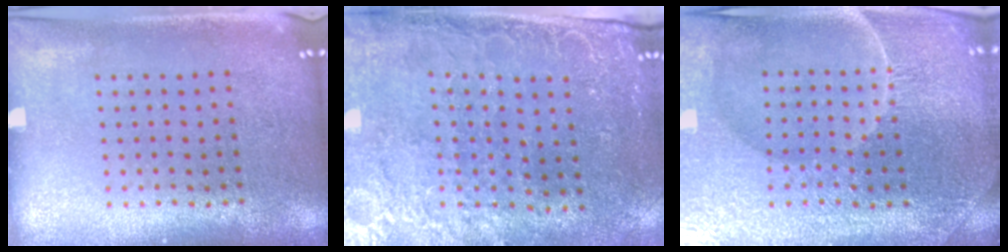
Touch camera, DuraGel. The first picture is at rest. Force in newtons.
{"total": 2.8, "press": 2.6, "slide": 1.1}
{"total": 5.0, "press": 4.8, "slide": 1.7}